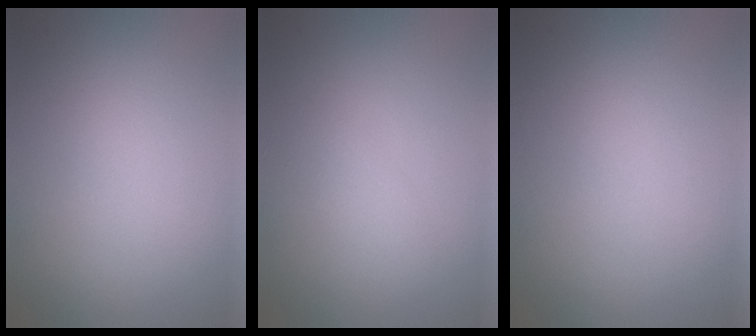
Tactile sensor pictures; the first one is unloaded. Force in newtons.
{"total": 1.6, "press": 1.6, "slide": 0.0}
{"total": 0.0}